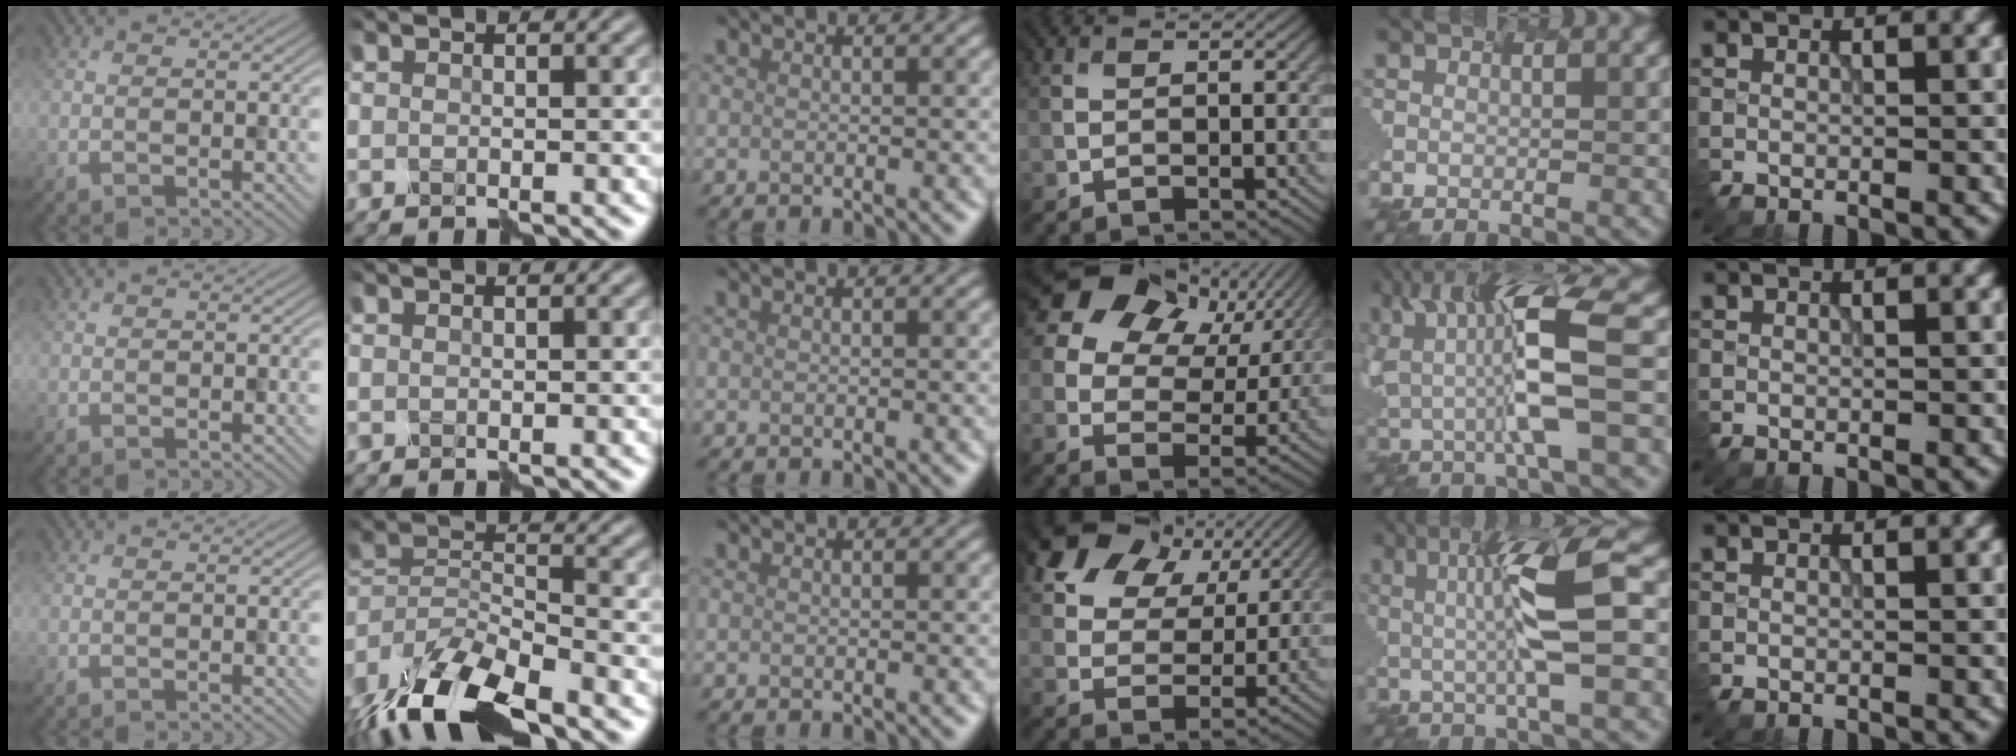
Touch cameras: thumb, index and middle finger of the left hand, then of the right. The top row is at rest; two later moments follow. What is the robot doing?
{"motion": "disassemble", "object": "puzzle pieces"}